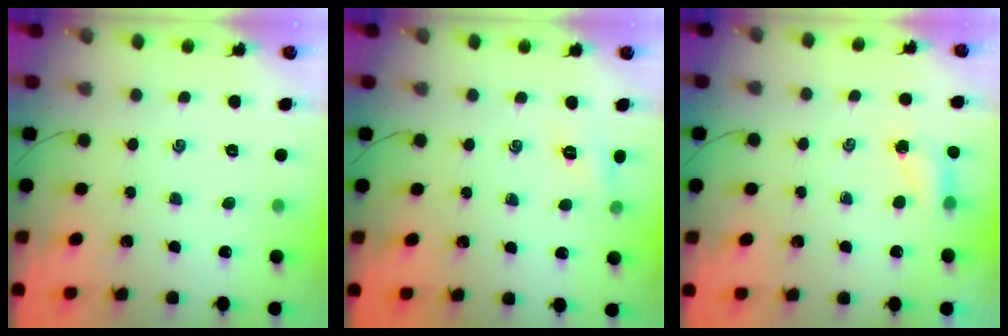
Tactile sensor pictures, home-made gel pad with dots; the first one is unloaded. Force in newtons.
{"total": 5.9, "press": 5.6, "slide": 1.6}
{"total": 4.0, "press": 3.9, "slide": 1.0}